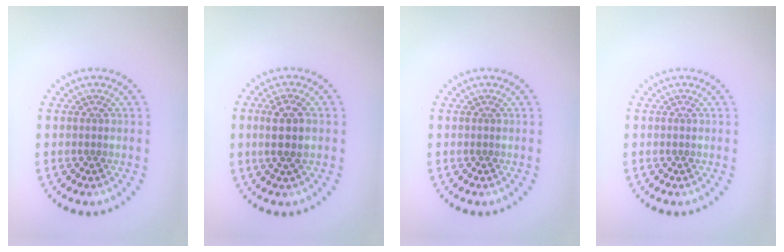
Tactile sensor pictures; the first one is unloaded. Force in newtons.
{"total": 2.8, "press": 2.6, "slide": 1.1}
{"total": 0.0}
{"total": 0.0}